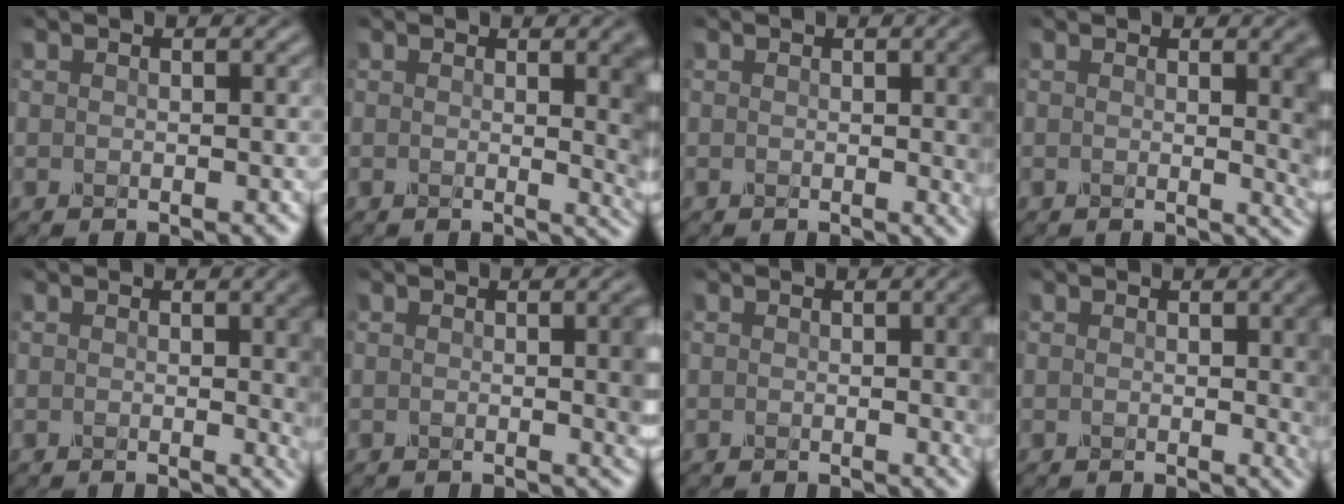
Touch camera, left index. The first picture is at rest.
{"total": 6.0, "force": [0.9, 2.2, 5.5], "torque": [-0.031, 0.000, 0.014]}
{"total": 4.4, "force": [0.3, 1.3, 4.2], "torque": [-0.035, 0.003, 0.003]}
{"total": 5.3, "force": [0.8, 1.8, 5.0], "torque": [-0.032, 0.000, 0.013]}
{"total": 4.4, "force": [0.5, 1.3, 4.2], "torque": [-0.032, 0.002, 0.007]}
{"total": 2.9, "force": [0.1, 0.6, 2.9], "torque": [-0.027, 0.003, -0.002]}
{"total": 3.8, "force": [0.2, 1.0, 3.6], "torque": [-0.032, 0.005, 0.000]}
{"total": 4.0, "force": [0.5, 1.1, 3.8], "torque": [-0.030, 0.004, 0.005]}